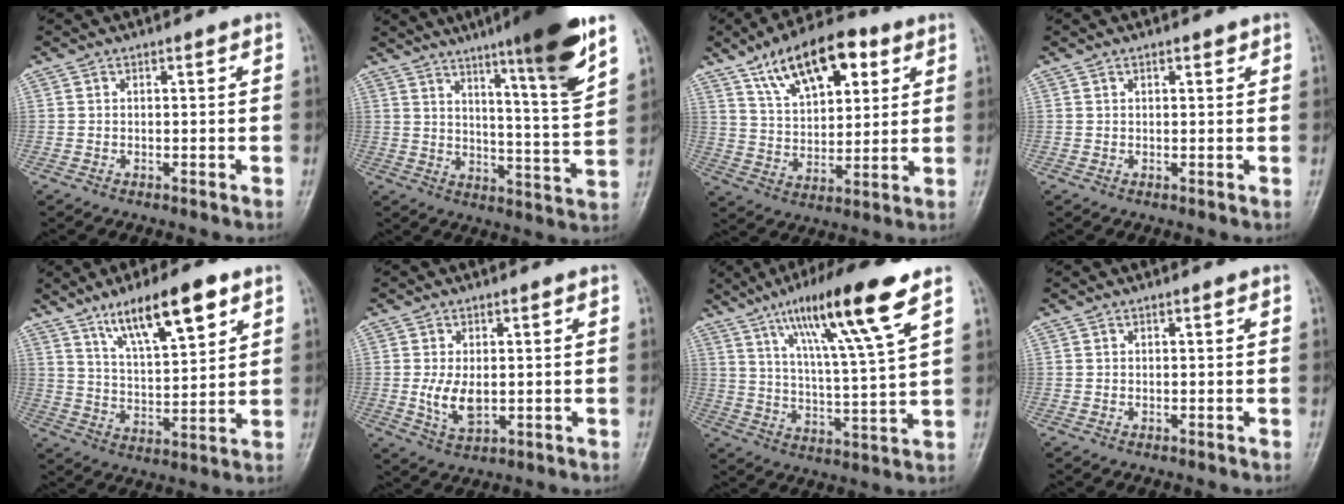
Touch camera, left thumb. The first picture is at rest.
{"total": 17.0, "force": [10.2, 1.2, 13.5], "torque": [-0.187, -0.055, 0.154]}
{"total": 16.7, "force": [8.5, 8.4, 11.7], "torque": [-0.148, -0.019, 0.145]}
{"total": 1.4, "force": [0.9, 0.6, 0.8], "torque": [-0.005, -0.002, 0.010]}
{"total": 13.6, "force": [8.0, 4.0, 10.3], "torque": [-0.156, -0.032, 0.140]}
{"total": 5.8, "force": [-0.1, 3.3, 4.8], "torque": [-0.090, -0.012, 0.005]}
{"total": 17.2, "force": [9.6, 1.6, 14.2], "torque": [-0.239, -0.034, 0.165]}
{"total": 0.0}